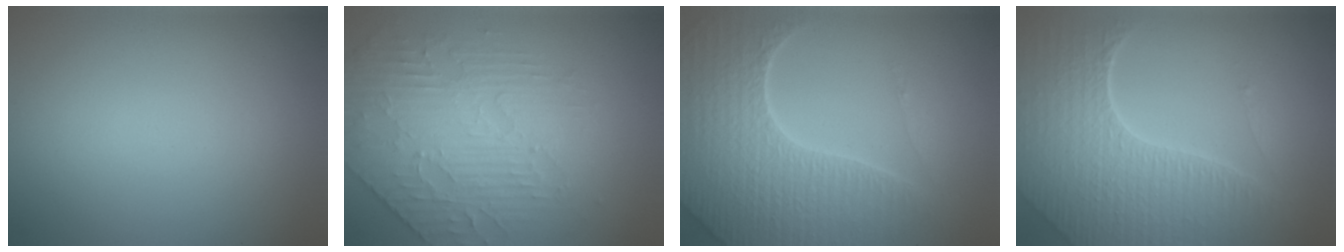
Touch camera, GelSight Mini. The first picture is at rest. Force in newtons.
{"total": 3.9, "press": 3.8, "slide": 0.8}
{"total": 7.0, "press": 6.8, "slide": 1.7}
{"total": 7.4, "press": 5.3, "slide": 5.3}